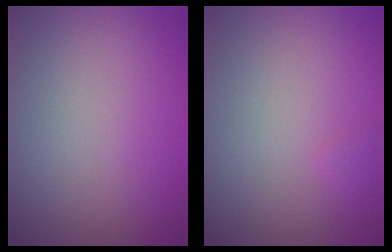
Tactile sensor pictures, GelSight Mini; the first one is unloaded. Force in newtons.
{"total": 0.6, "press": 0.6, "slide": 0.1}